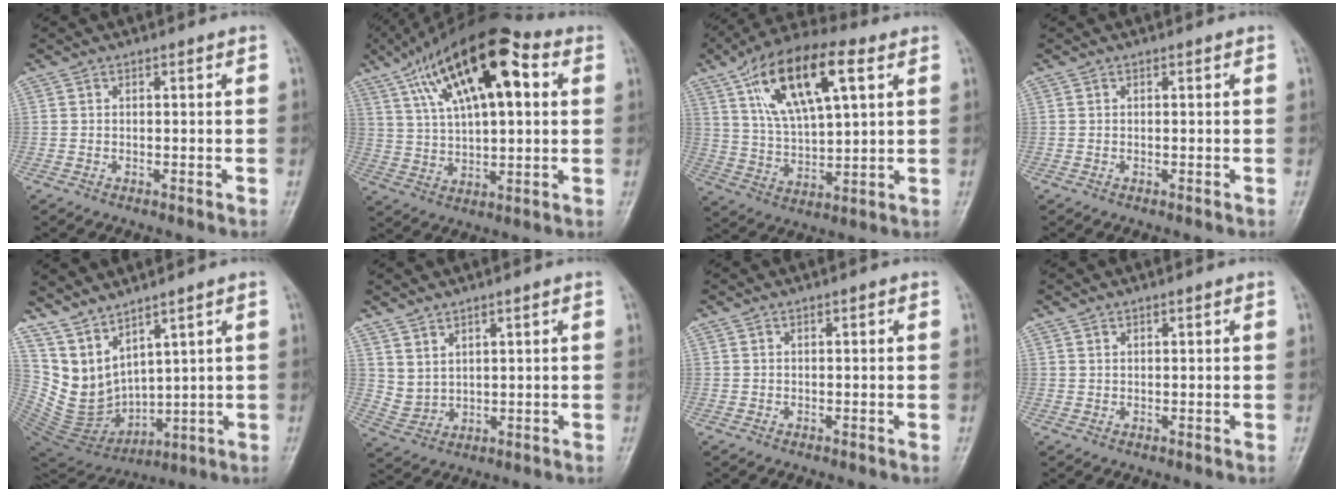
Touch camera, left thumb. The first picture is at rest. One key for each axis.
{"total": 20.0, "fx": 7.5, "fy": 8.4, "fz": 16.6, "tx": -0.266, "ty": 0.011, "tz": 0.121}
{"total": 17.8, "fx": 7.5, "fy": 7.1, "fz": 14.4, "tx": -0.242, "ty": -0.004, "tz": 0.134}
{"total": 0.0}
{"total": 10.6, "fx": 7.8, "fy": 4.5, "fz": 5.5, "tx": -0.085, "ty": -0.056, "tz": 0.190}
{"total": 3.9, "fx": 2.9, "fy": 2.1, "fz": 1.5, "tx": -0.015, "ty": -0.029, "tz": 0.067}
{"total": 0.0}
{"total": 0.5, "fx": 0.5, "fy": 0.2, "fz": 0.1, "tx": -0.002, "ty": -0.004, "tz": 0.008}